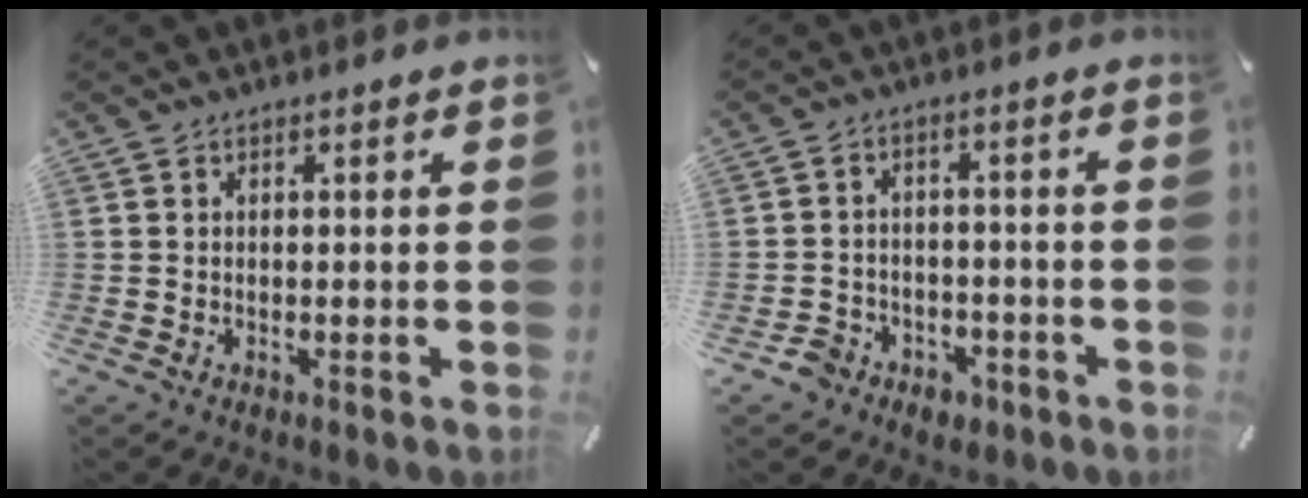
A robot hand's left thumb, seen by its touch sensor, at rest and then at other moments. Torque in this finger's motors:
{"motor_torque": [-0.33, 0.36, 0.00, 0.01, 0.00]}